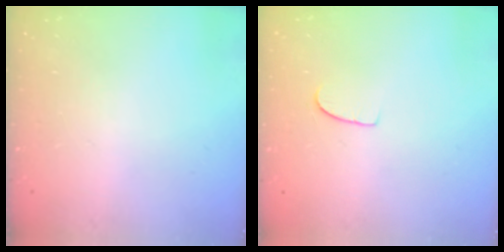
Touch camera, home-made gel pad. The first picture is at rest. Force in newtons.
{"total": 5.4, "press": 5.4, "slide": 0.4}